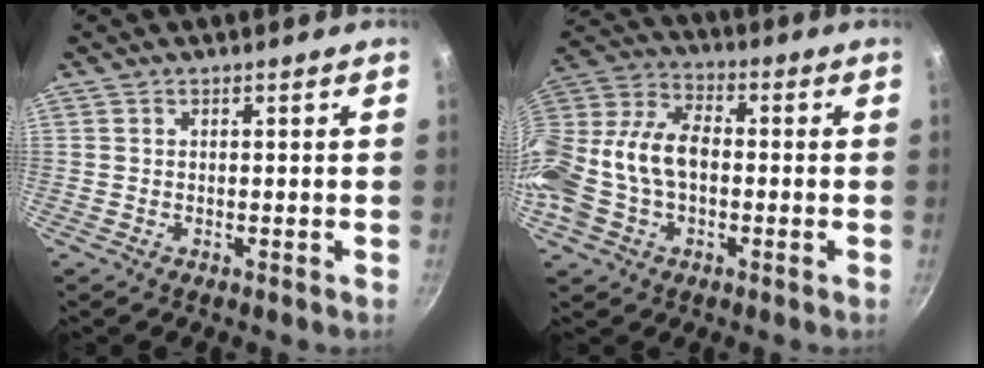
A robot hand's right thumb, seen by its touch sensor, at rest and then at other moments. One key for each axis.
{"total": 18.1, "fx": -1.9, "fy": 12.4, "fz": 13.0, "tx": -0.257, "ty": 0.050, "tz": -0.046}